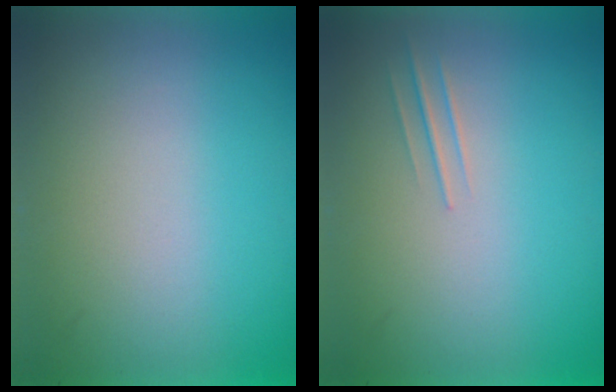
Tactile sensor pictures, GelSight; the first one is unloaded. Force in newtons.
{"total": 1.0}